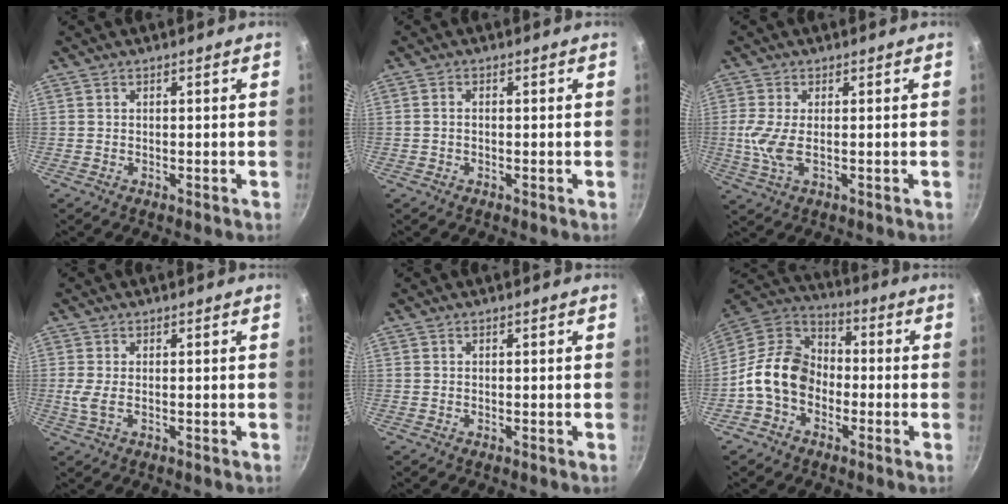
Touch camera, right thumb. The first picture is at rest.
{"total": 1.1, "force": [-0.2, 0.7, 0.8], "torque": [-0.016, 0.007, -0.004]}
{"total": 5.3, "force": [-0.2, 2.1, 4.9], "torque": [-0.116, -0.004, -0.005]}
{"total": 2.8, "force": [-0.1, 1.2, 2.5], "torque": [-0.059, -0.002, 0.000]}
{"total": 0.0}
{"total": 13.0, "force": [-3.3, 9.8, 7.8], "torque": [-0.101, 0.041, -0.084]}